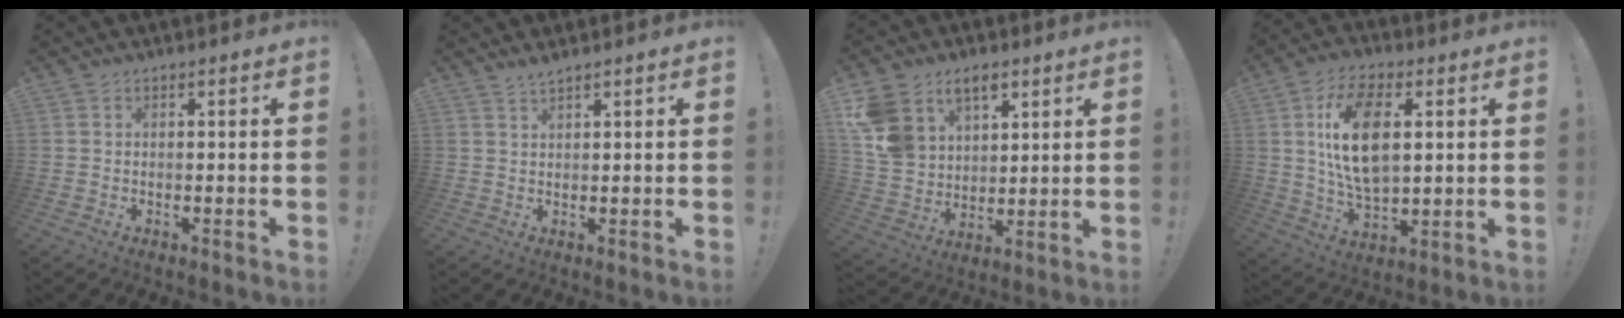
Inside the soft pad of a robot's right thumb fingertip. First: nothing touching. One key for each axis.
{"total": 1.8, "fx": 1.6, "fy": -0.3, "fz": 0.7, "tx": -0.023, "ty": -0.006, "tz": 0.030}
{"total": 13.0, "fx": 7.4, "fy": 9.4, "fz": 5.2, "tx": -0.105, "ty": -0.040, "tz": 0.149}
{"total": 16.4, "fx": 3.7, "fy": 9.0, "fz": 13.2, "tx": -0.238, "ty": -0.002, "tz": 0.061}